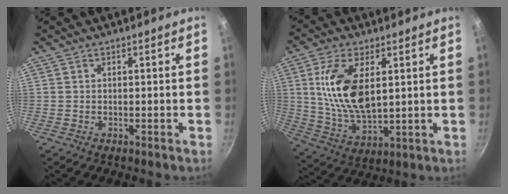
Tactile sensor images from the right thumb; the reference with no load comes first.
{"total": 14.4, "force": [3.3, 7.2, 12.0], "torque": [-0.226, -0.016, 0.072]}